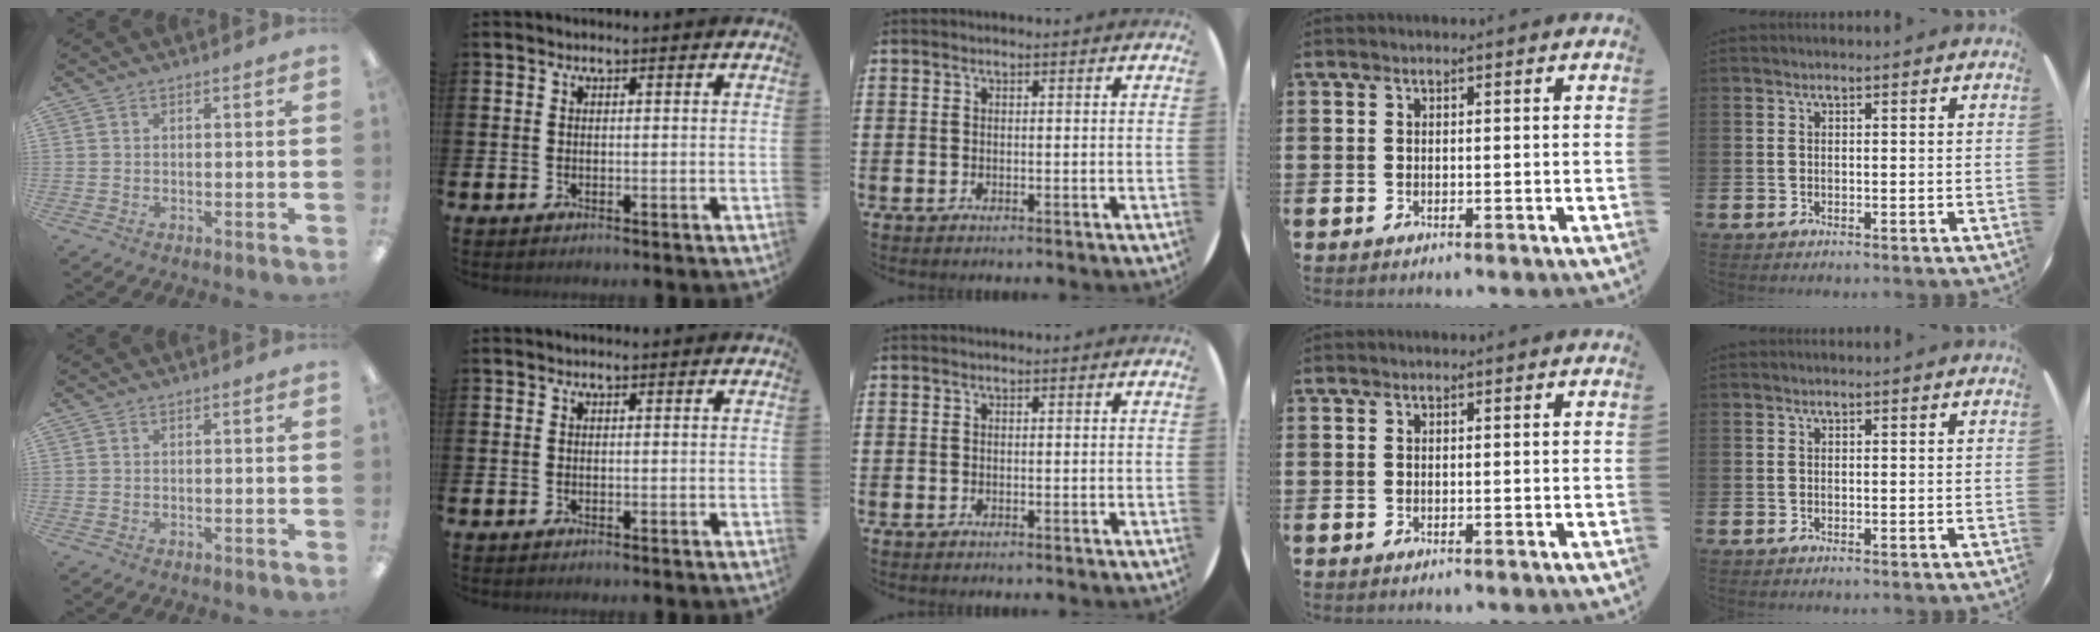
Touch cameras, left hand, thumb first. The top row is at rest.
{}